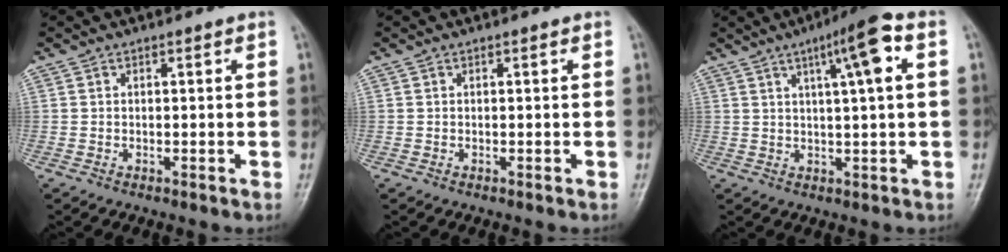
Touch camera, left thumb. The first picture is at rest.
{"total": 0.0}
{"total": 9.4, "force": [3.3, 1.1, 8.8], "torque": [-0.139, 0.009, 0.048]}